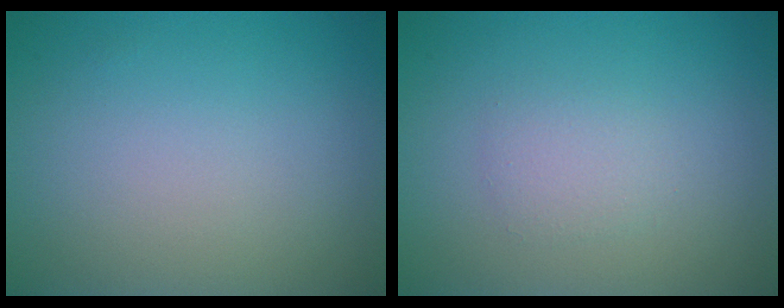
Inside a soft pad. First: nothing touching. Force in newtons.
{"total": 1.5, "press": 1.5, "slide": 0.1}